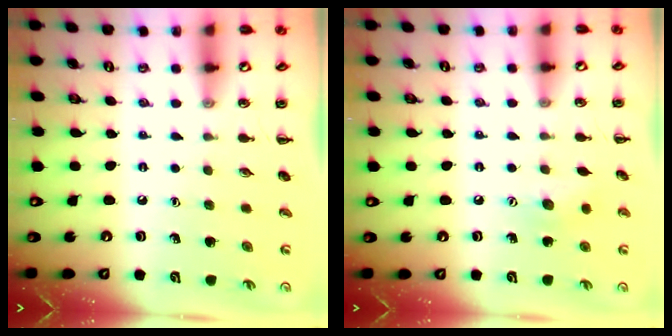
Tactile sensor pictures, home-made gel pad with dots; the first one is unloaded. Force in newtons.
{"total": 7.8, "press": 7.7, "slide": 1.5}